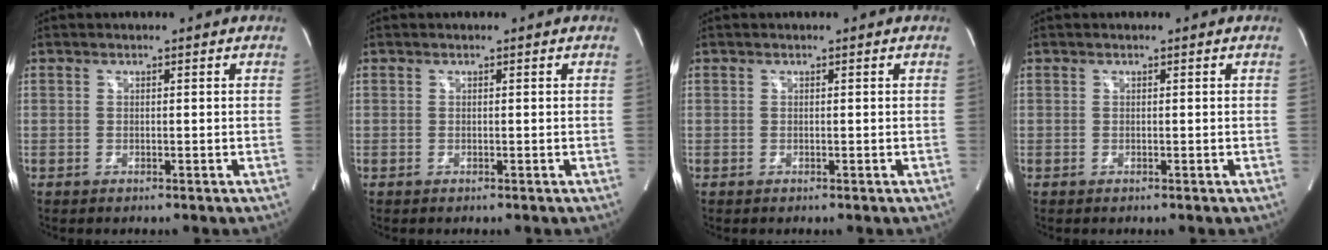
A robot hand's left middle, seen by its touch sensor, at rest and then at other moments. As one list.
[{"total": 0.0}, {"total": 0.0}, {"total": 0.0}]